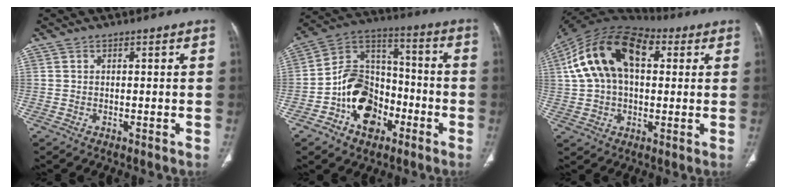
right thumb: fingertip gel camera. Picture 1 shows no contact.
{"total": 15.2, "force": [-6.2, 10.7, 8.9], "torque": [-0.115, 0.059, -0.112]}
{"total": 19.5, "force": [5.0, 11.8, 14.7], "torque": [-0.254, 0.031, 0.076]}